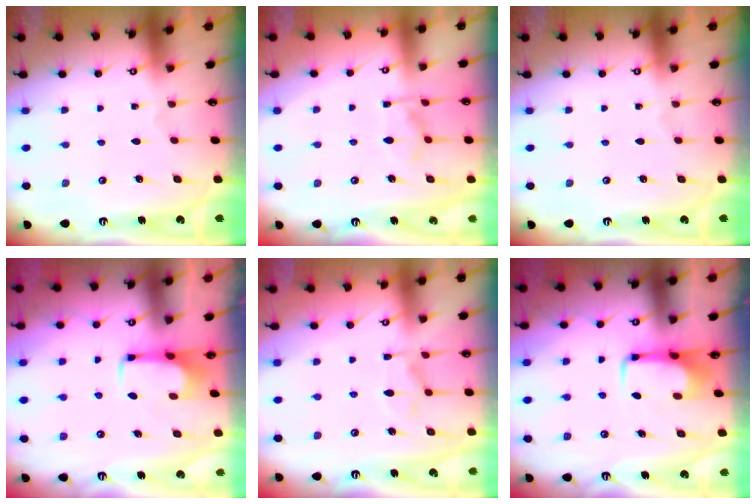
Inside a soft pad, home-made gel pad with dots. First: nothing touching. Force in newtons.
{"total": 7.2, "press": 7.1, "slide": 1.1}
{"total": 0.0}
{"total": 1.6, "press": 1.5, "slide": 0.4}
{"total": 1.9, "press": 1.4, "slide": 1.2}
{"total": 4.8, "press": 4.8, "slide": 0.4}